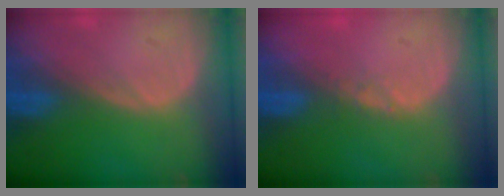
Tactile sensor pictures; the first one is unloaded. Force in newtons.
{"total": 0.9, "press": 0.8, "slide": 0.5}